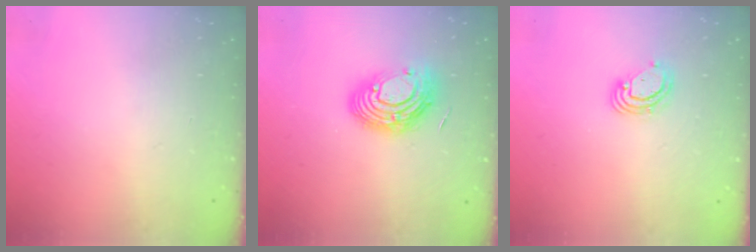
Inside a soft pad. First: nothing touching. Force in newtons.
{"total": 12.0, "press": 12.0, "slide": 1.1}
{"total": 4.1, "press": 4.1, "slide": 0.3}